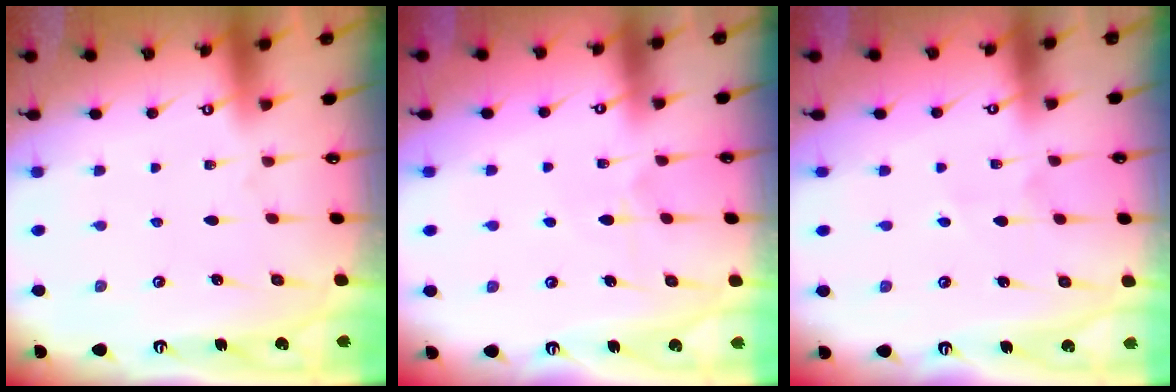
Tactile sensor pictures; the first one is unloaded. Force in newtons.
{"total": 4.7, "press": 4.7, "slide": 0.6}
{"total": 2.7, "press": 2.6, "slide": 0.9}